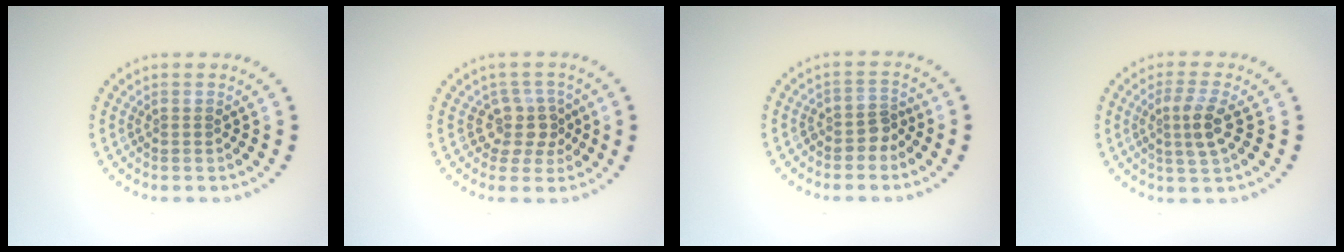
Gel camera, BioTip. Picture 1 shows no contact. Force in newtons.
{"total": 2.8, "press": 2.1, "slide": 1.8}
{"total": 1.9, "press": 1.4, "slide": 1.2}
{"total": 2.8, "press": 2.5, "slide": 1.2}